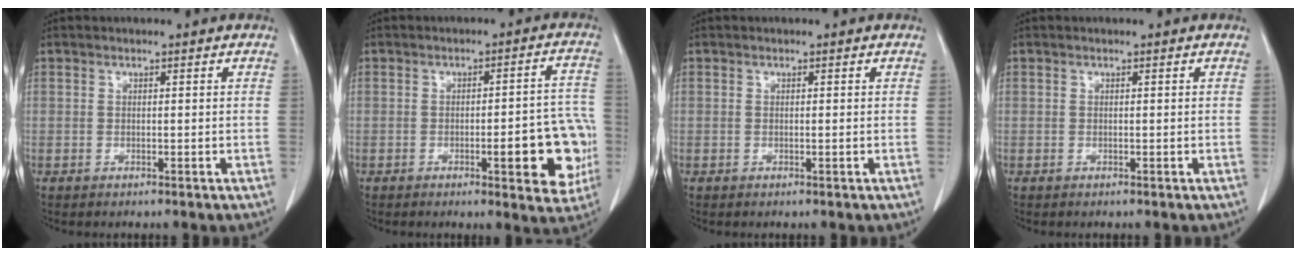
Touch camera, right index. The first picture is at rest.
{"total": 11.0, "force": [-3.0, 2.7, 10.2], "torque": [-0.103, 0.014, -0.035]}
{"total": 0.0}
{"total": 0.0}